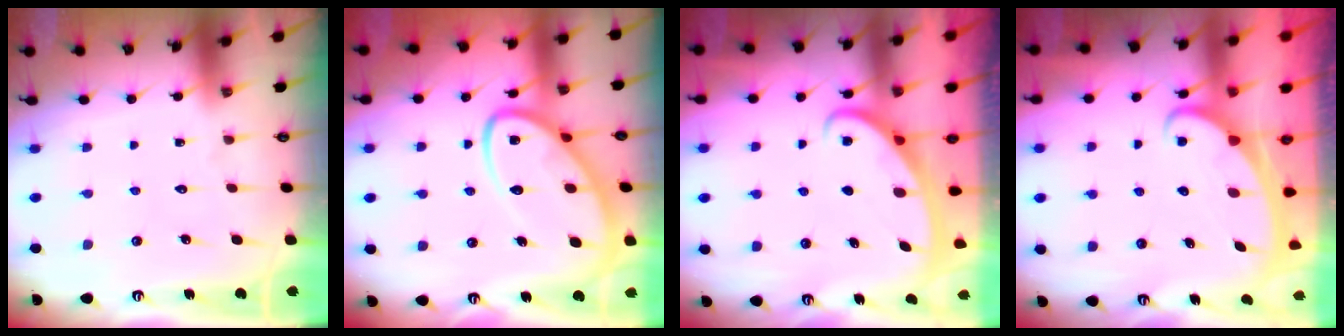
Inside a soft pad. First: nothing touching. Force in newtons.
{"total": 12.9, "press": 12.8, "slide": 1.3}
{"total": 2.6, "press": 2.6, "slide": 0.4}
{"total": 2.3, "press": 2.3, "slide": 0.2}